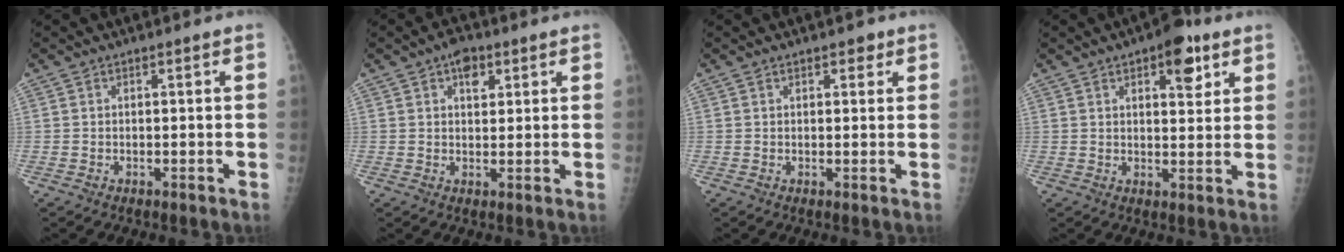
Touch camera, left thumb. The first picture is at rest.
{"total": 4.4, "force": [2.2, 2.7, 2.7], "torque": [-0.022, -0.005, 0.029]}
{"total": 1.9, "force": [1.2, 1.1, 0.9], "torque": [0.004, -0.004, 0.012]}
{"total": 7.8, "force": [4.1, 3.5, 5.7], "torque": [-0.052, -0.015, 0.051]}